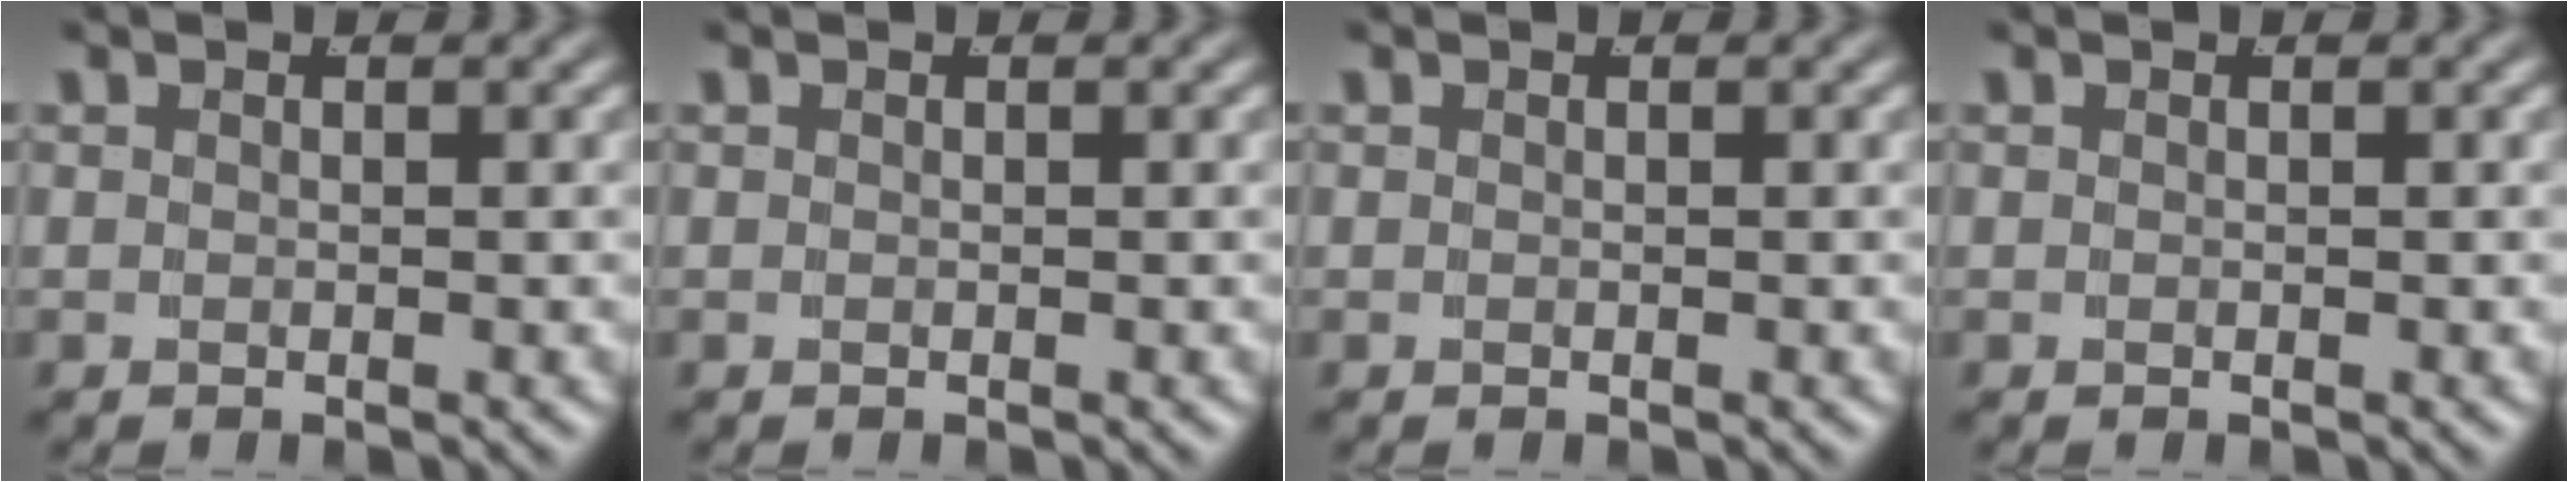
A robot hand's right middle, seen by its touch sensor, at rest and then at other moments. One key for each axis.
{"total": 0.0}
{"total": 0.0}
{"total": 0.0}